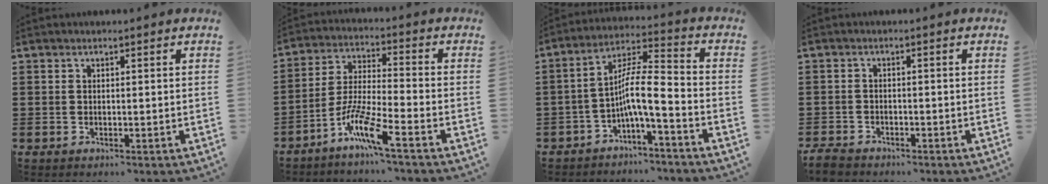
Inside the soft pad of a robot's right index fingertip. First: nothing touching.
{"total": 8.4, "force": [-5.8, 0.3, 6.1], "torque": [-0.147, -0.018, -0.118]}
{"total": 7.4, "force": [-3.2, 0.5, 6.6], "torque": [-0.126, -0.014, -0.066]}
{"total": 2.3, "force": [-2.2, 0.7, 0.5], "torque": [-0.020, -0.001, -0.048]}